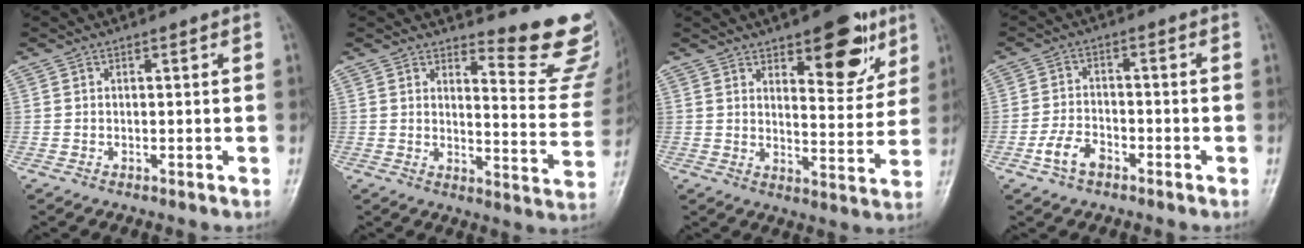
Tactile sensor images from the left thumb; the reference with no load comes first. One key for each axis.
{"total": 14.0, "fx": 12.8, "fy": 3.0, "fz": 4.7, "tx": -0.021, "ty": -0.153, "tz": 0.138}
{"total": 13.5, "fx": 7.5, "fy": 5.7, "fz": 9.7, "tx": -0.086, "ty": -0.039, "tz": 0.104}
{"total": 5.2, "fx": -2.9, "fy": 3.1, "fz": 3.0, "tx": -0.054, "ty": 0.019, "tz": -0.058}